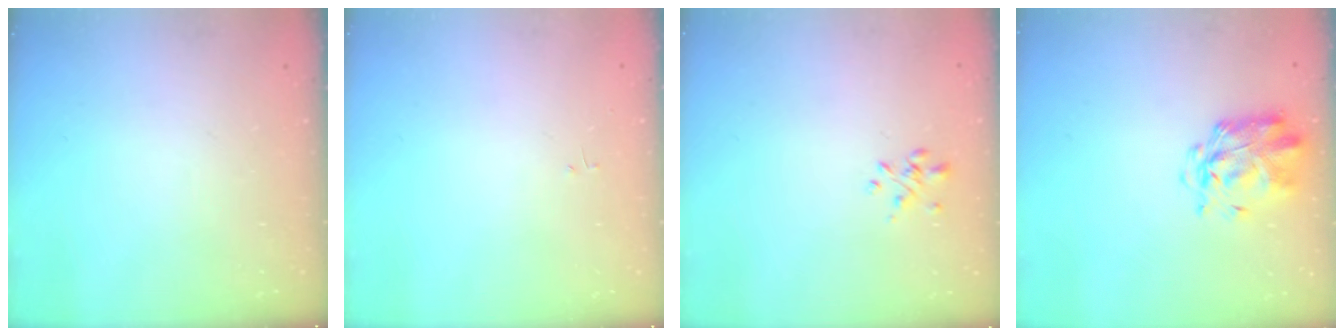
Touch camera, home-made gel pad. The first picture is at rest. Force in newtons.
{"total": 0.0}
{"total": 1.9, "press": 1.8, "slide": 0.6}
{"total": 3.0, "press": 2.9, "slide": 0.8}